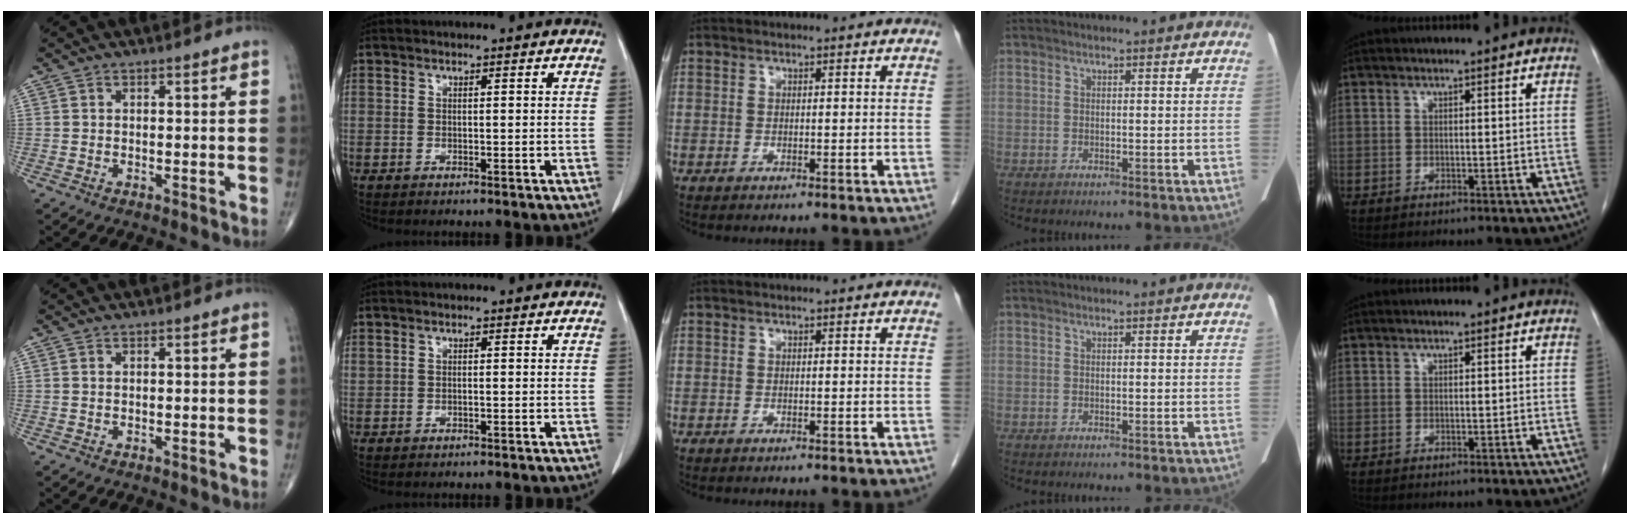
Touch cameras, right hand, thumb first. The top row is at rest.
{"index": {"total": 0.7, "force": [0.1, 0.5, 0.4], "torque": [-0.014, 0.006, 0.008]}}